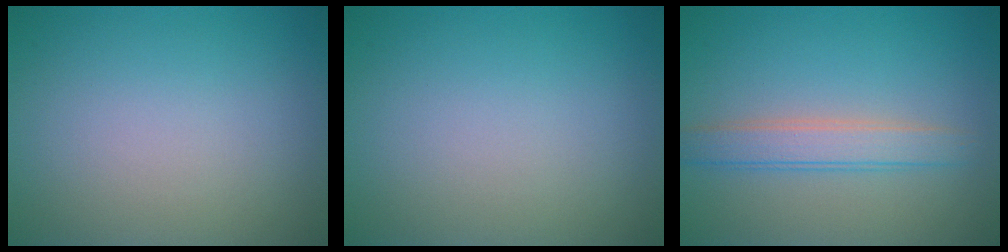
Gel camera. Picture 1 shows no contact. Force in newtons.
{"total": 0.0}
{"total": 2.9, "press": 2.9, "slide": 0.1}